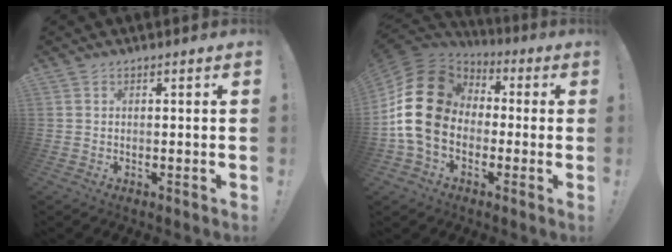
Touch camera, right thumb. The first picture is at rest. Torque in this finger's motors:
{"motor_torque": [2.32, 2.68, 2.07, -0.70, 0.46]}